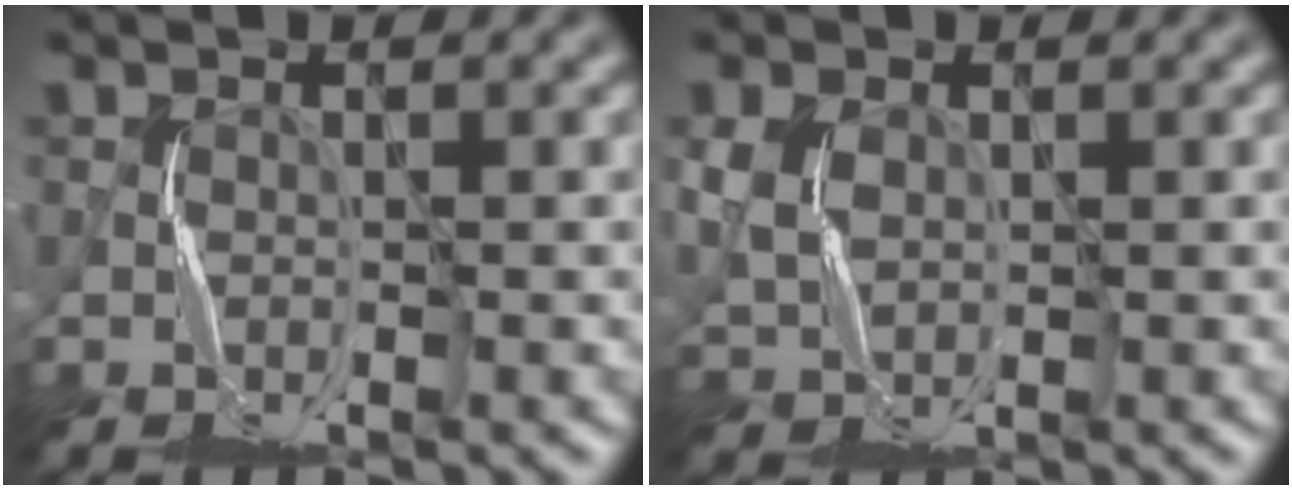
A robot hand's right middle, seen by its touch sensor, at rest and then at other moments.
{"total": 2.5, "force": [0.6, 1.7, 1.6], "torque": [-0.054, -0.002, 0.016]}